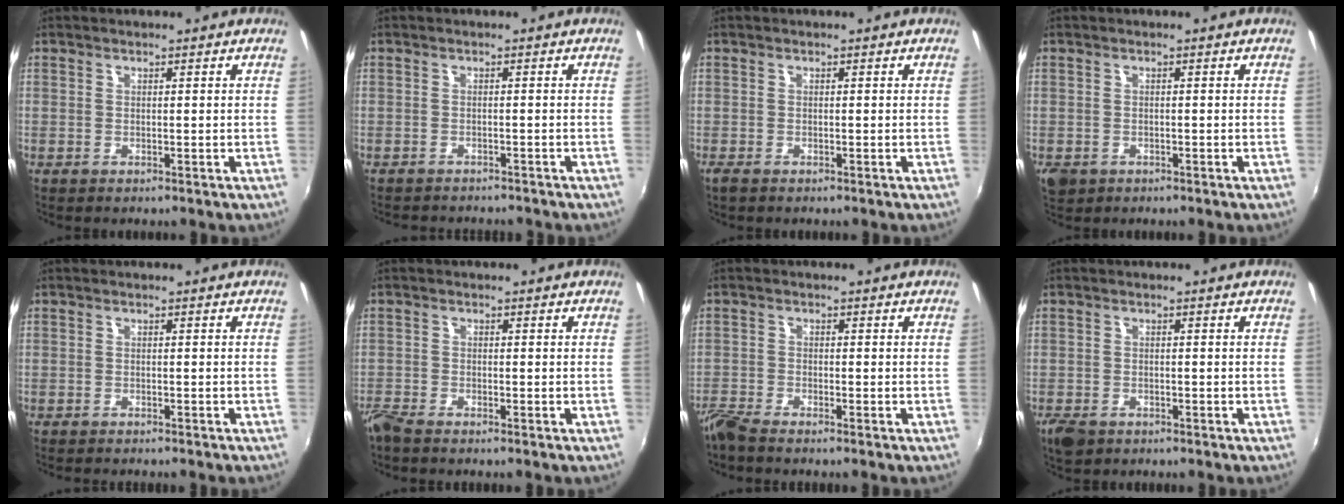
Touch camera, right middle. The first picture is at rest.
{"total": 4.7, "force": [-4.4, 1.1, 1.3], "torque": [-0.037, -0.012, -0.064]}
{"total": 1.1, "force": [-0.9, 0.4, 0.6], "torque": [-0.014, -0.004, -0.017]}
{"total": 3.6, "force": [-1.7, 2.6, 1.9], "torque": [-0.041, -0.010, -0.025]}
{"total": 2.3, "force": [-2.2, 0.2, 0.8], "torque": [-0.024, -0.010, -0.035]}
{"total": 3.5, "force": [-3.1, 0.4, 1.5], "torque": [-0.043, -0.015, -0.063]}
{"total": 4.2, "force": [-3.9, 0.2, 1.6], "torque": [-0.048, -0.016, -0.079]}
{"total": 3.7, "force": [-2.6, 2.0, 1.7], "torque": [-0.046, -0.011, -0.047]}